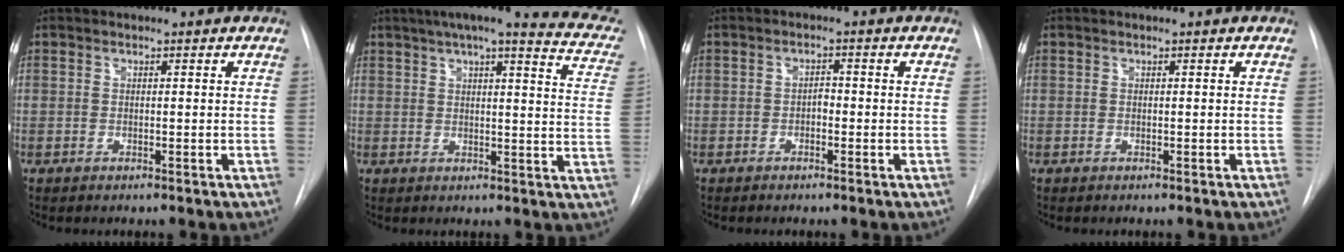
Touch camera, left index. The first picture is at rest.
{"total": 21.2, "force": [17.5, 3.0, 11.5], "torque": [-0.151, -0.021, 0.191]}
{"total": 1.8, "force": [-1.4, 0.8, 1.0], "torque": [-0.011, -0.001, -0.023]}
{"total": 0.0}